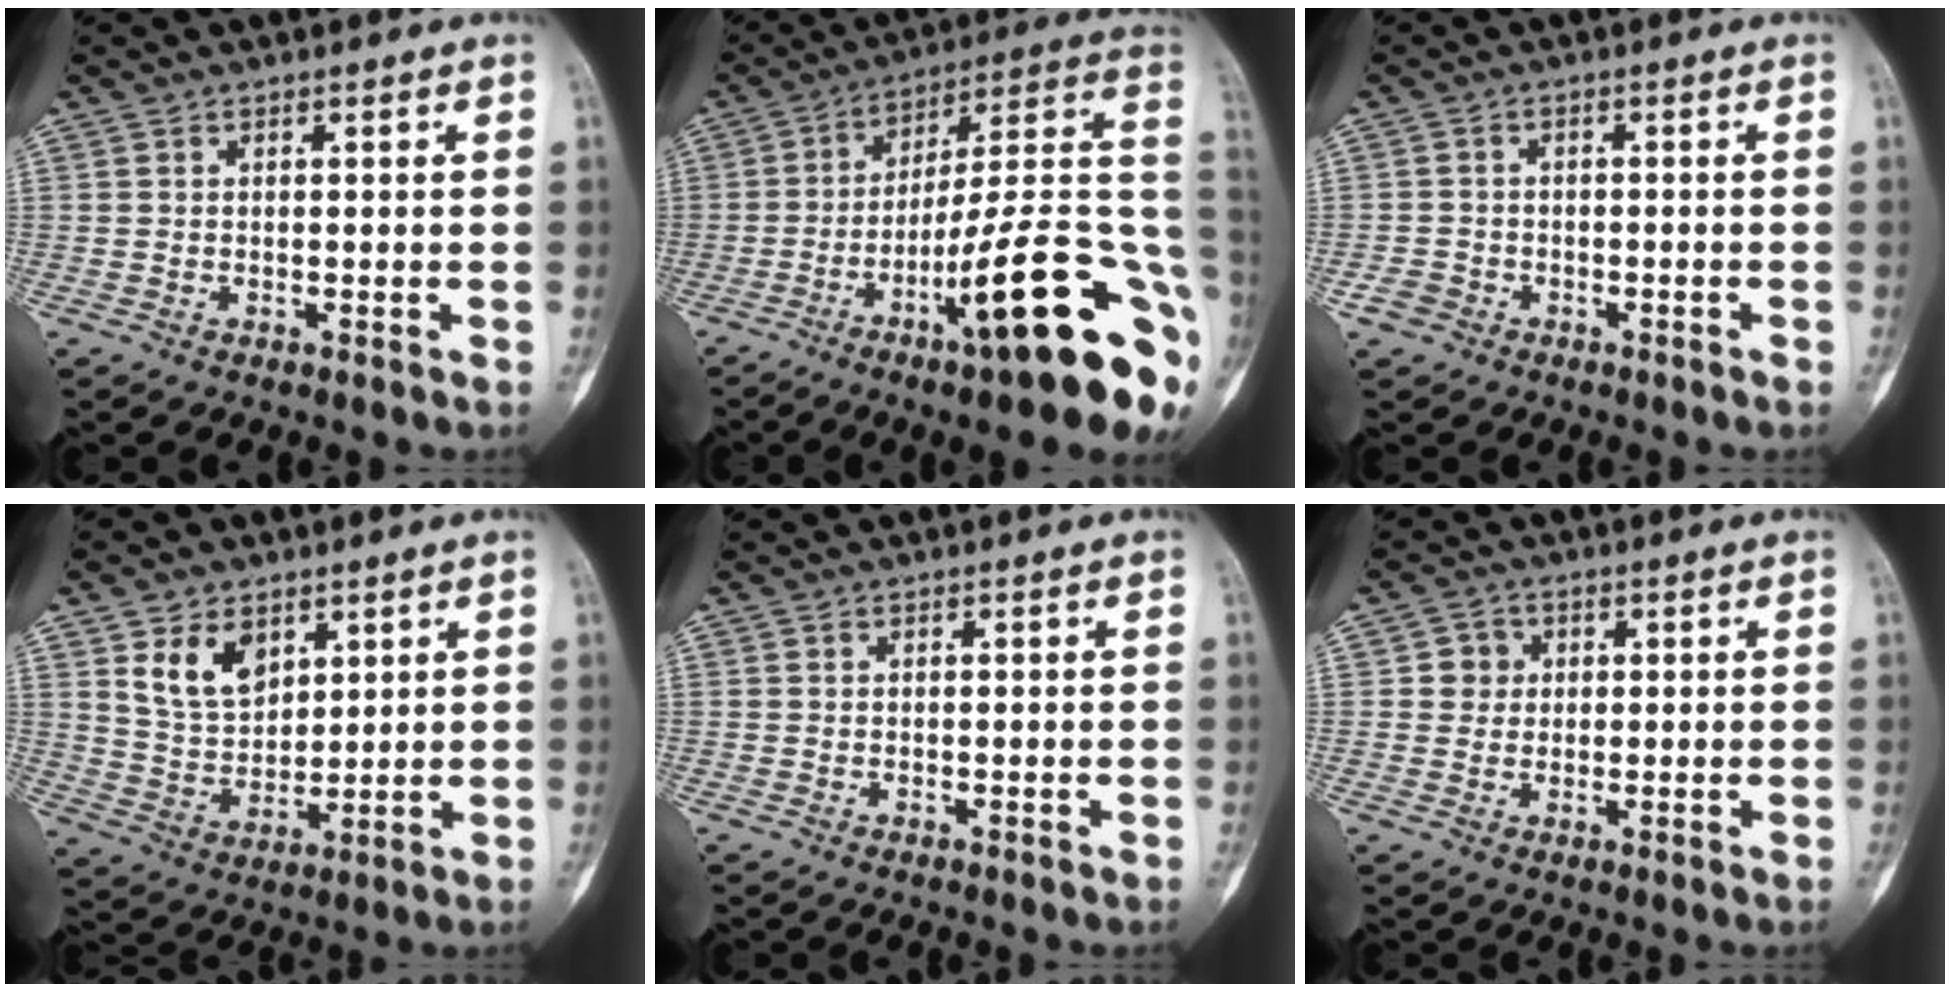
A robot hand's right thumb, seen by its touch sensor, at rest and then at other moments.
{"total": 25.5, "force": [-8.7, 4.6, 23.5], "torque": [-0.276, 0.036, -0.126]}
{"total": 2.5, "force": [-1.5, 1.9, 0.5], "torque": [-0.008, 0.011, -0.029]}
{"total": 9.2, "force": [4.6, 6.1, 5.2], "torque": [-0.071, -0.031, 0.097]}
{"total": 0.0}
{"total": 3.4, "force": [0.6, 3.3, 0.7], "torque": [0.013, 0.004, 0.005]}